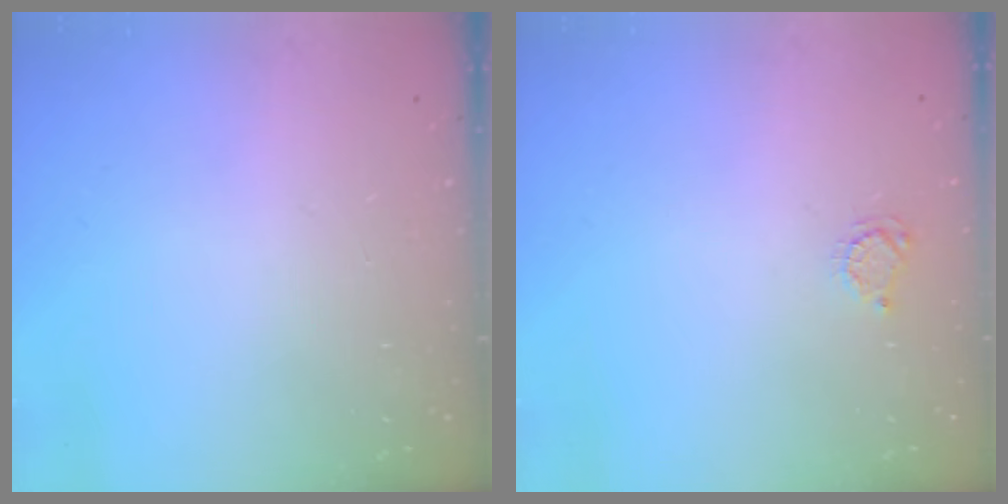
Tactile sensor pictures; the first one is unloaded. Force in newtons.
{"total": 3.9, "press": 3.8, "slide": 0.4}